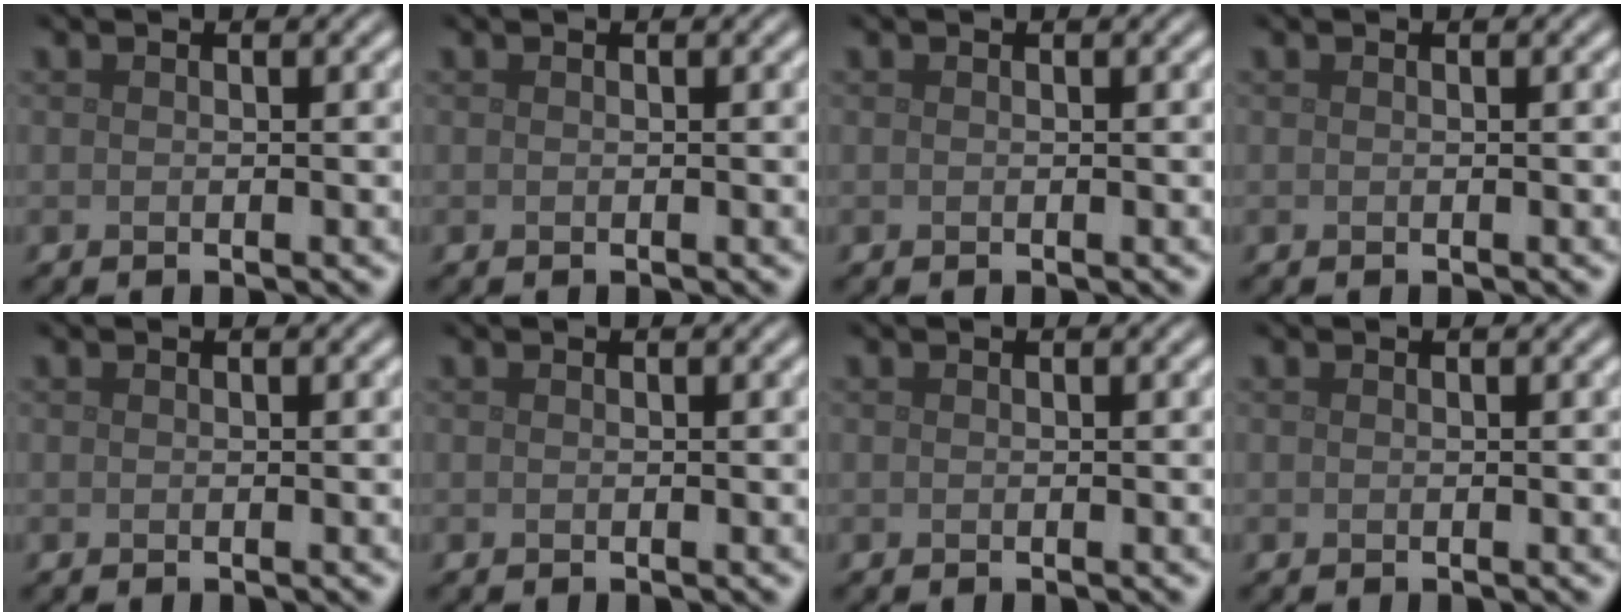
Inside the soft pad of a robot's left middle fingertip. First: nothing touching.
{"total": 0.0}
{"total": 0.0}
{"total": 0.0}
{"total": 0.0}
{"total": 0.0}
{"total": 0.0}
{"total": 0.0}